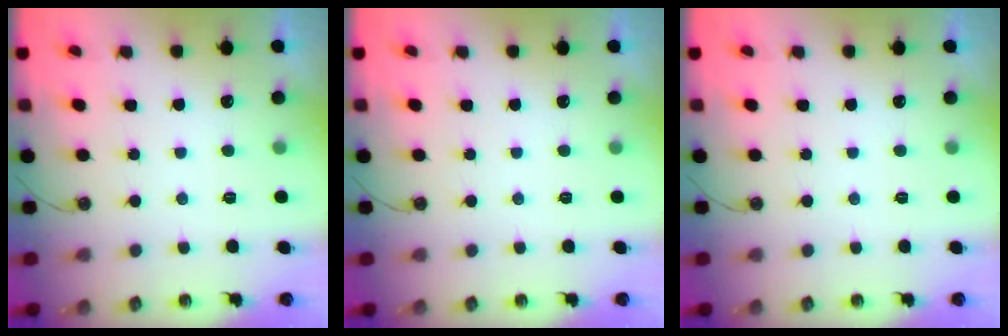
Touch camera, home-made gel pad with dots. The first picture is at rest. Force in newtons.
{"total": 0.0}
{"total": 0.0}